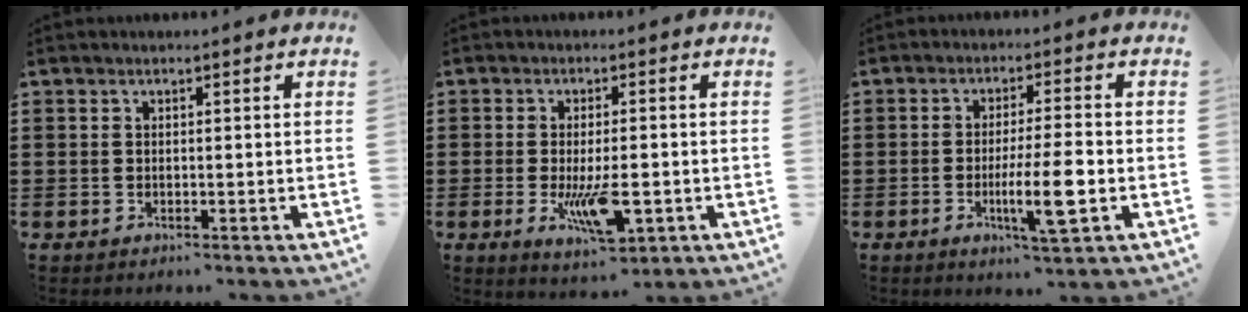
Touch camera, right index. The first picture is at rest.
{"total": 7.8, "force": [-1.9, 2.7, 7.1], "torque": [-0.134, -0.016, -0.032]}
{"total": 8.5, "force": [-2.3, 1.1, 8.2], "torque": [-0.151, -0.014, -0.043]}